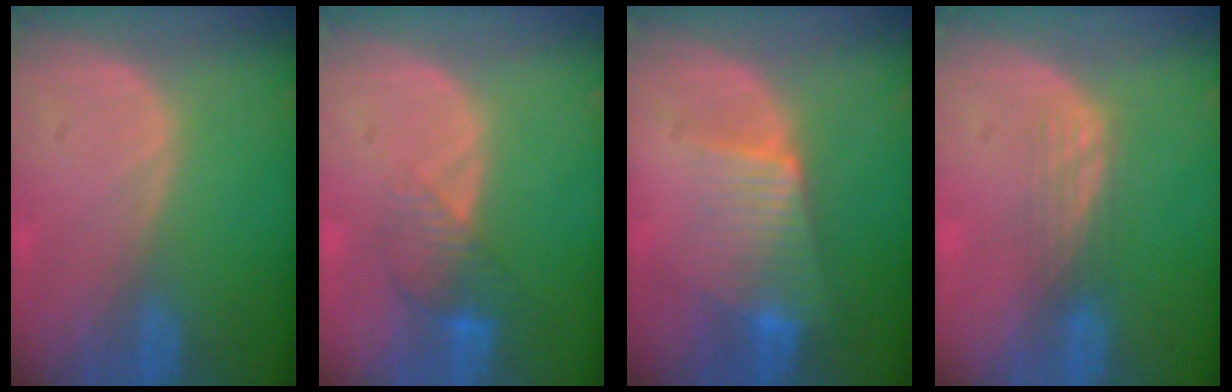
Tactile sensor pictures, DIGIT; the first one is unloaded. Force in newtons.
{"total": 4.4, "press": 3.7, "slide": 2.3}
{"total": 6.7, "press": 6.2, "slide": 2.4}
{"total": 2.9, "press": 2.5, "slide": 1.5}